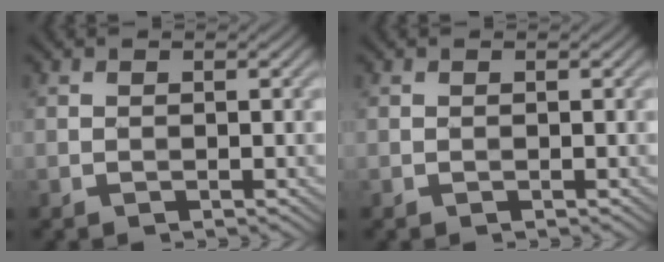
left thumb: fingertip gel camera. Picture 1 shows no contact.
{"total": 0.0}